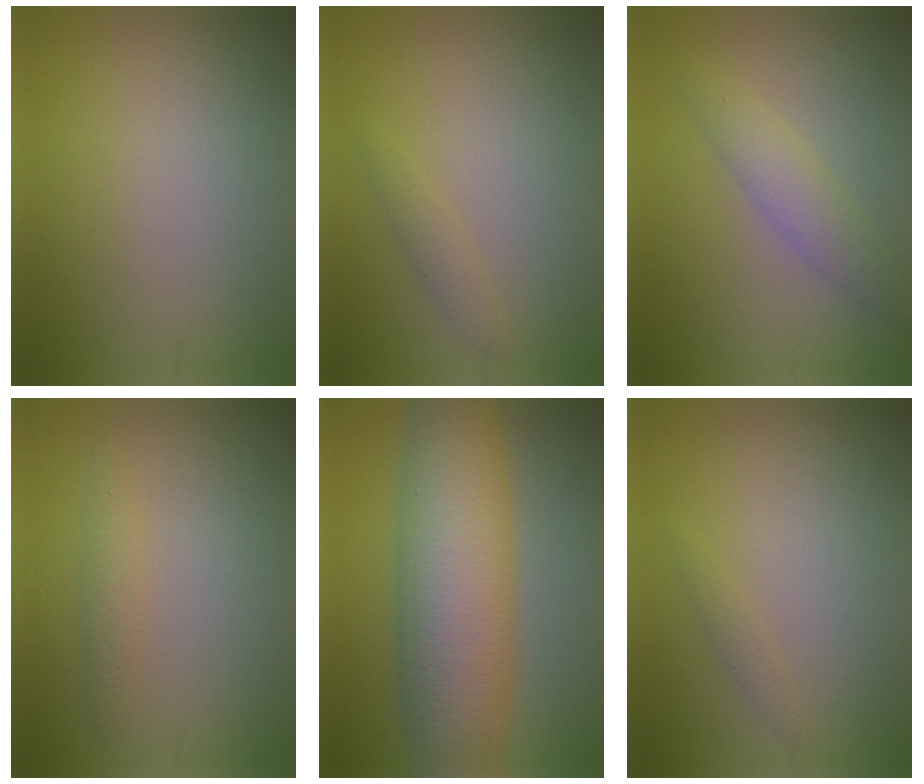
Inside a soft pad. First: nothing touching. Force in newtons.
{"total": 1.3, "press": 1.3, "slide": 0.0}
{"total": 2.9, "press": 2.9, "slide": 0.1}
{"total": 1.5, "press": 1.5, "slide": 0.1}
{"total": 11.4, "press": 11.4, "slide": 0.1}
{"total": 0.8, "press": 0.8, "slide": 0.1}